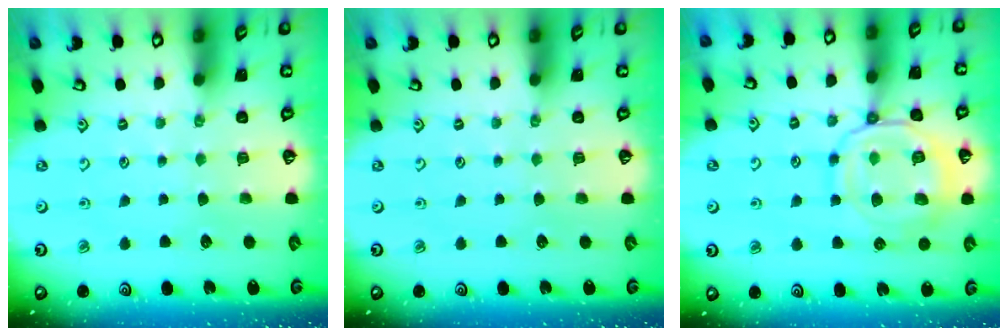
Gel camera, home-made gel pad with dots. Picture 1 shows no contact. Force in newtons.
{"total": 0.0}
{"total": 14.1, "press": 14.0, "slide": 1.5}